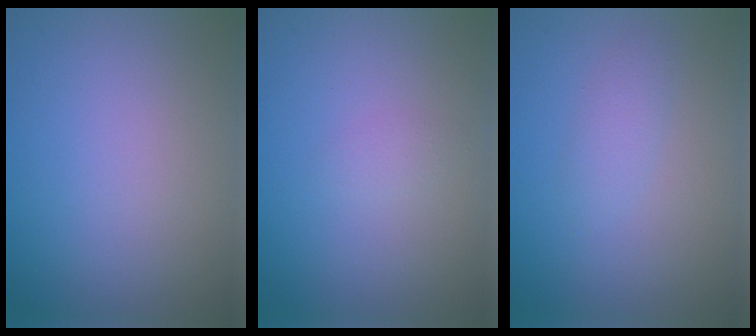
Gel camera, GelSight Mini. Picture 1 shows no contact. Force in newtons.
{"total": 0.8, "press": 0.8, "slide": 0.1}
{"total": 1.4, "press": 1.4, "slide": 0.0}